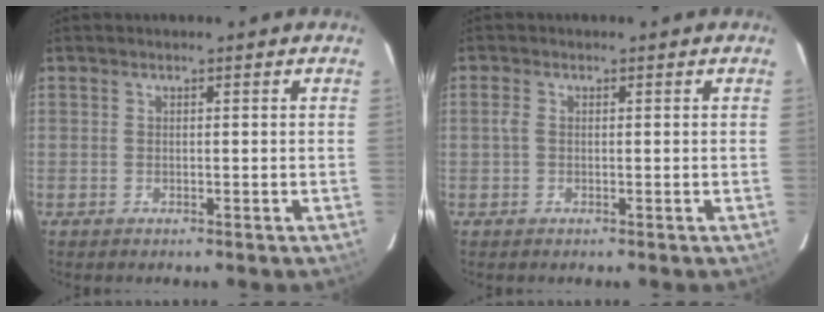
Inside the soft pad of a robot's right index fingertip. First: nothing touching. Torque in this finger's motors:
{"motor_torque": [0.17, -0.04, 0.12, 0.02]}